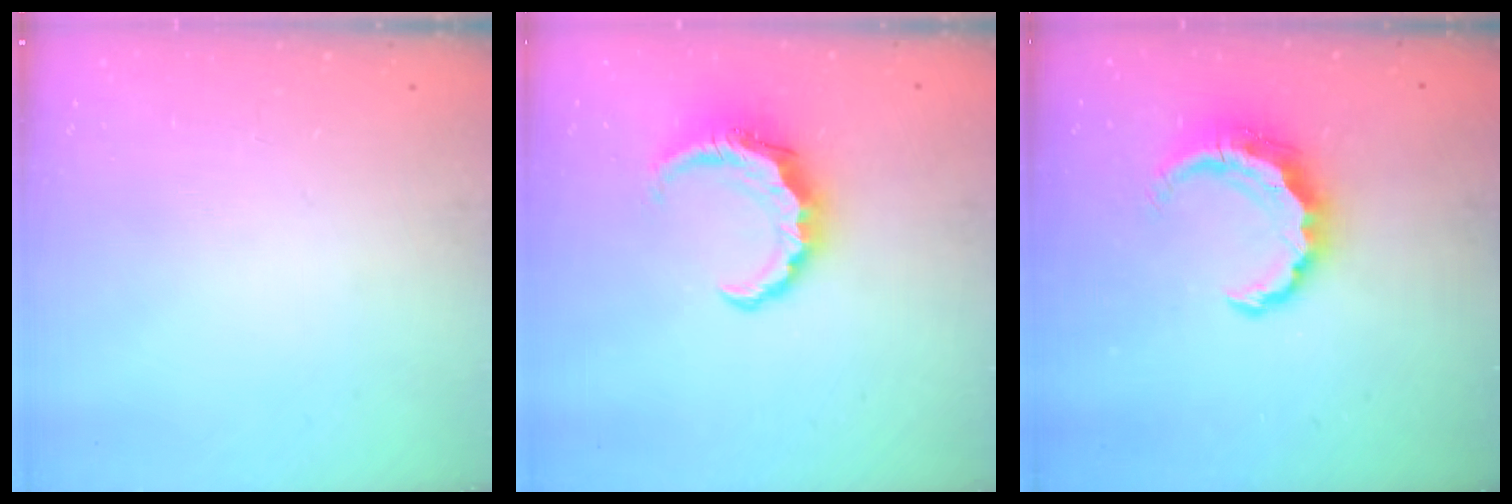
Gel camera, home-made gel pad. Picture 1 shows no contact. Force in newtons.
{"total": 8.0, "press": 7.9, "slide": 0.7}
{"total": 9.4, "press": 9.3, "slide": 1.0}